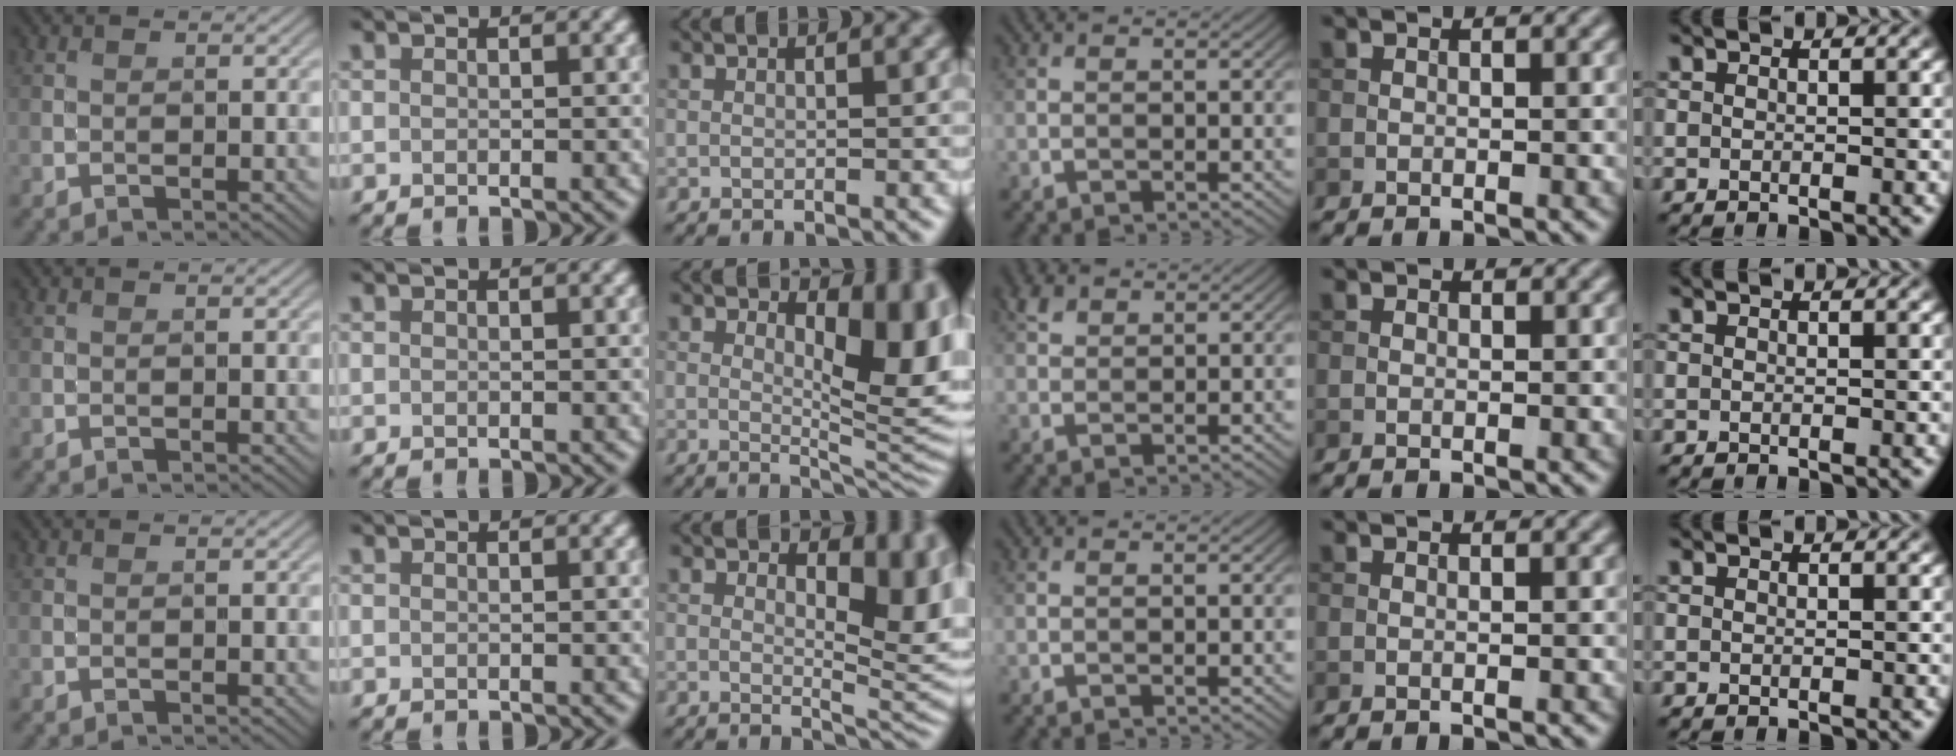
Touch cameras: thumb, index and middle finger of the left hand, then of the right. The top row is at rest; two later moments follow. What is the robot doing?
{"motion": "screw", "object": "dispenser bottle"}